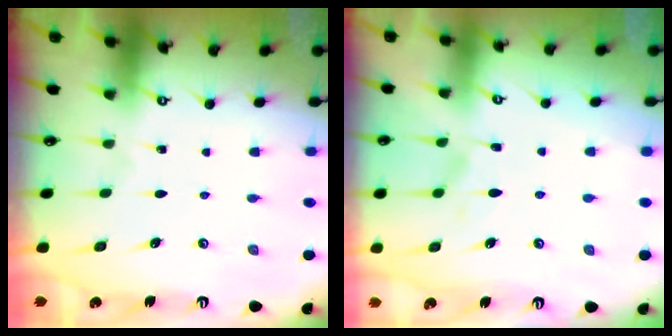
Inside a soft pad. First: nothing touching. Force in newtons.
{"total": 6.2, "press": 6.1, "slide": 1.3}